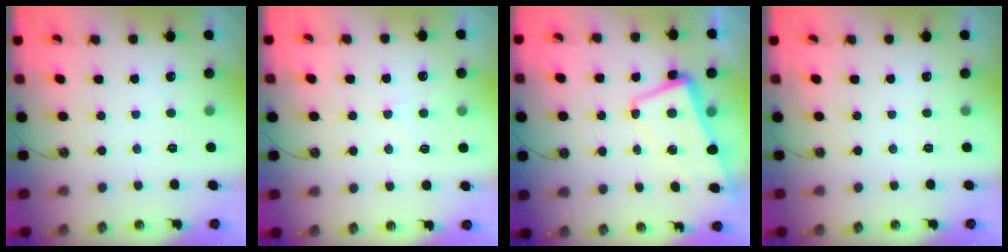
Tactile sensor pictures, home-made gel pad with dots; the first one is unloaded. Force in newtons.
{"total": 5.0, "press": 5.0, "slide": 0.5}
{"total": 1.1, "press": 0.6, "slide": 0.9}
{"total": 0.0}